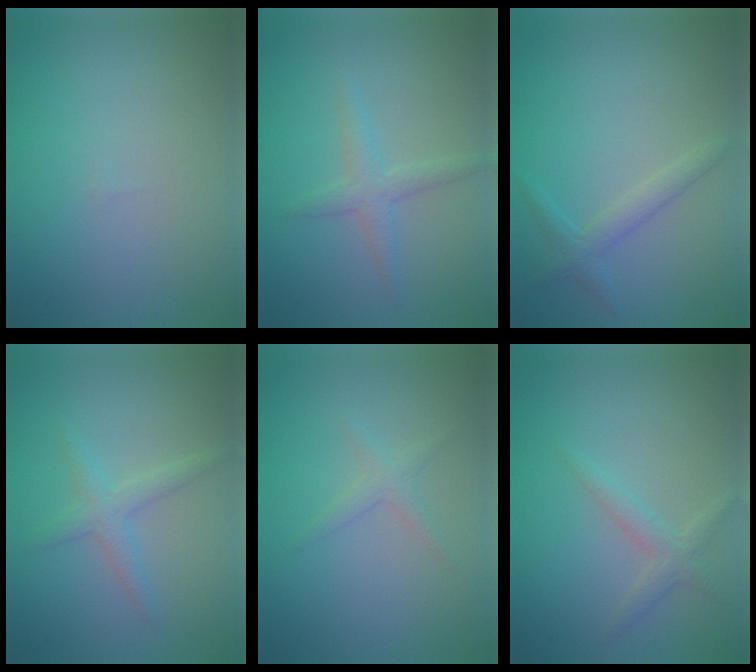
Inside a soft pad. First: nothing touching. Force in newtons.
{"total": 2.0, "press": 2.0, "slide": 0.1}
{"total": 1.7, "press": 1.7, "slide": 0.1}
{"total": 2.0, "press": 2.0, "slide": 0.1}
{"total": 1.2, "press": 1.2, "slide": 0.1}
{"total": 1.7, "press": 1.6, "slide": 0.1}